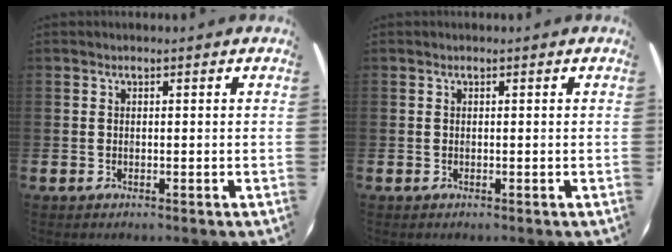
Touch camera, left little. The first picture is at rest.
{"total": 0.0}